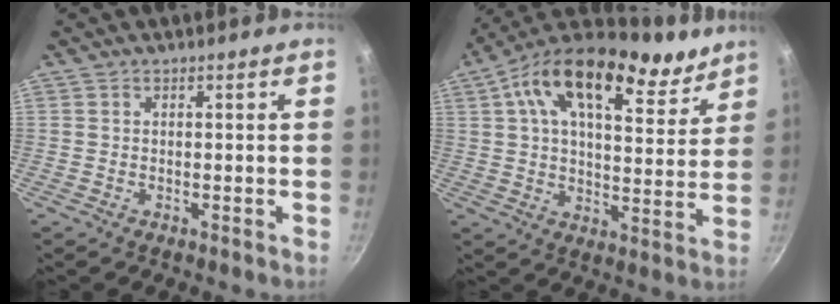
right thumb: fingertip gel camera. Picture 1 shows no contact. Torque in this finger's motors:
{"motor_torque": [0.68, 4.33, 0.67, -0.12, 0.25]}